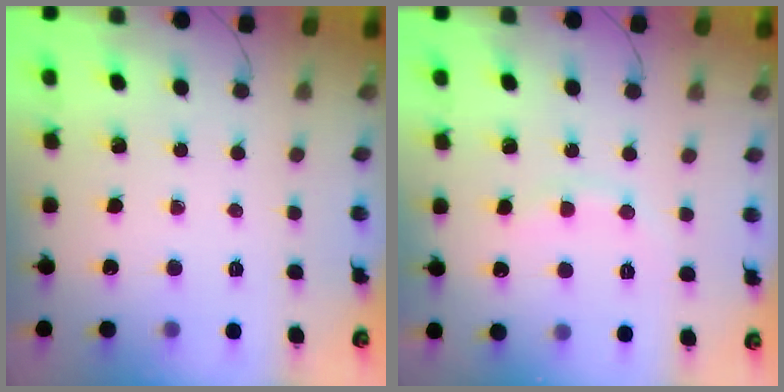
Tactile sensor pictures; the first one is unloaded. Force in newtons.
{"total": 7.4, "press": 7.2, "slide": 1.4}